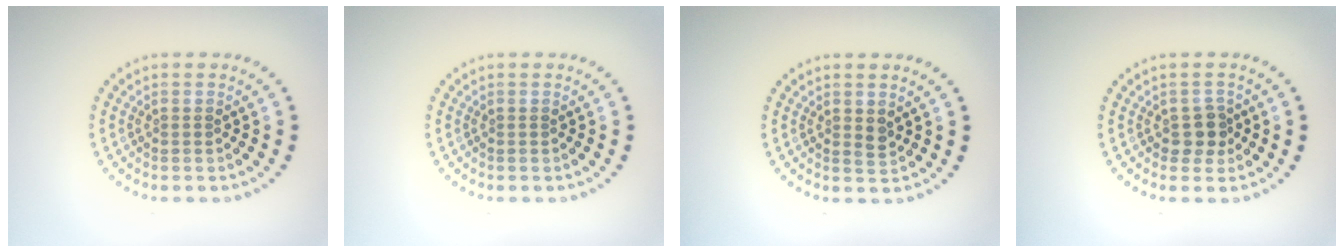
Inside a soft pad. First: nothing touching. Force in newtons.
{"total": 0.0}
{"total": 1.1, "press": 1.0, "slide": 0.3}
{"total": 1.9, "press": 1.6, "slide": 1.0}